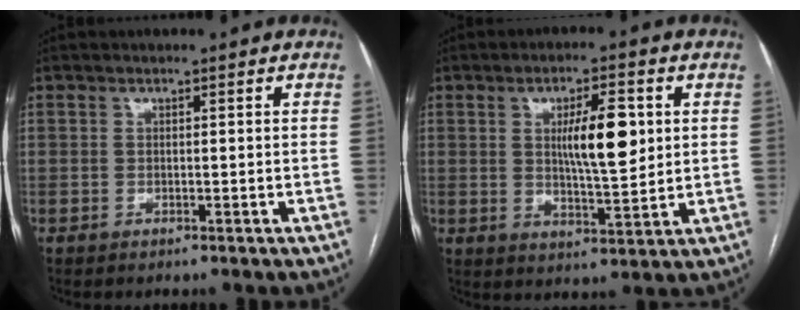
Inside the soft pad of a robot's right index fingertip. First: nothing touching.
{"total": 9.3, "force": [2.0, 2.1, 8.8], "torque": [-0.143, -0.001, 0.038]}